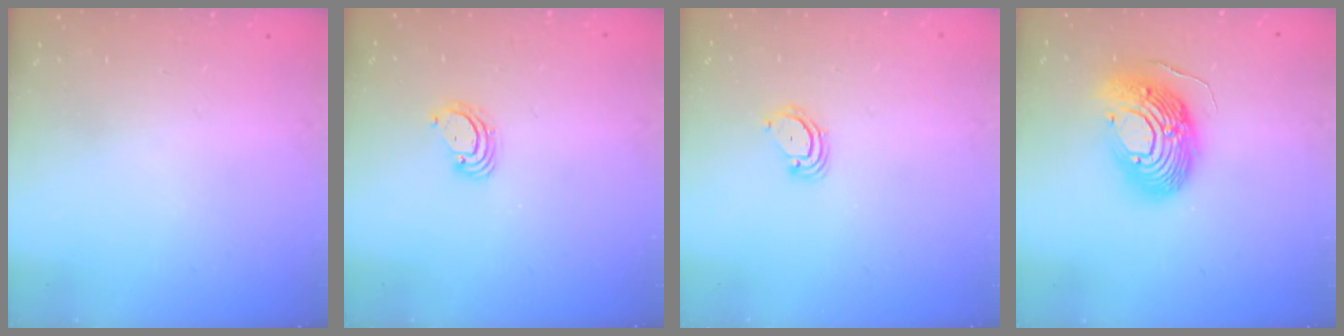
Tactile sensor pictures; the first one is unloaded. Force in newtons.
{"total": 3.4, "press": 3.4, "slide": 0.2}
{"total": 3.5, "press": 3.5, "slide": 0.3}
{"total": 16.9, "press": 16.8, "slide": 1.6}